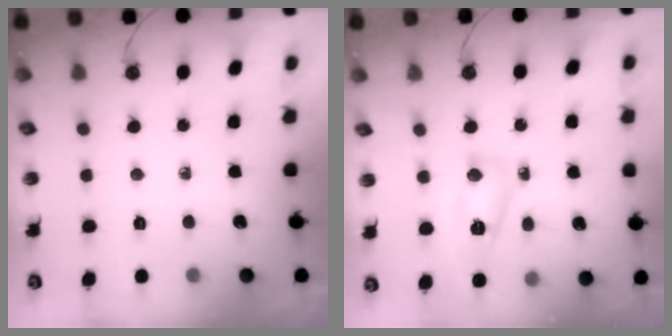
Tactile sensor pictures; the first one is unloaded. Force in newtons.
{"total": 6.6, "press": 6.5, "slide": 1.0}